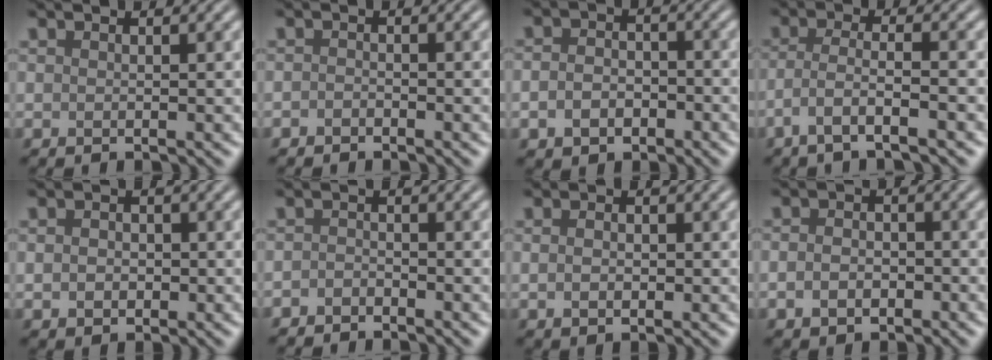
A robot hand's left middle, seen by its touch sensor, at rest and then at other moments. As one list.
[{"total": 0.7, "force": [-0.6, 0.4, 0.2], "torque": [-0.003, -0.001, -0.013]}, {"total": 3.1, "force": [-1.2, 2.3, 1.7], "torque": [-0.031, -0.003, -0.027]}, {"total": 3.7, "force": [-2.2, 0.6, 2.9], "torque": [-0.055, 0.005, -0.053]}, {"total": 2.0, "force": [-0.1, 1.6, 1.2], "torque": [-0.019, -0.001, -0.001]}, {"total": 1.1, "force": [-1.0, 0.5, 0.2], "torque": [-0.002, 0.002, -0.021]}, {"total": 1.9, "force": [0.1, 1.3, 1.4], "torque": [-0.028, 0.000, 0.006]}, {"total": 2.5, "force": [-0.8, 1.9, 1.5], "torque": [-0.026, -0.002, -0.019]}]